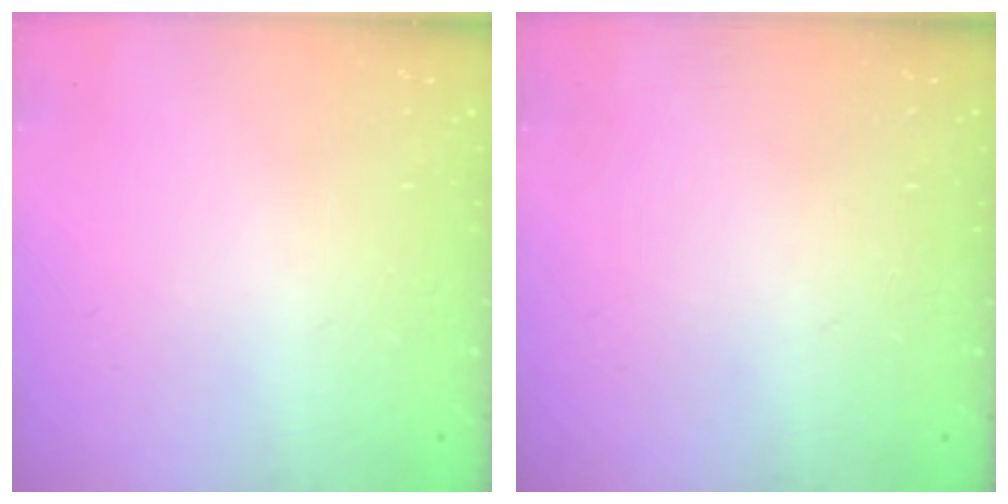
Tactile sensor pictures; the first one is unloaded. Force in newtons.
{"total": 0.0}